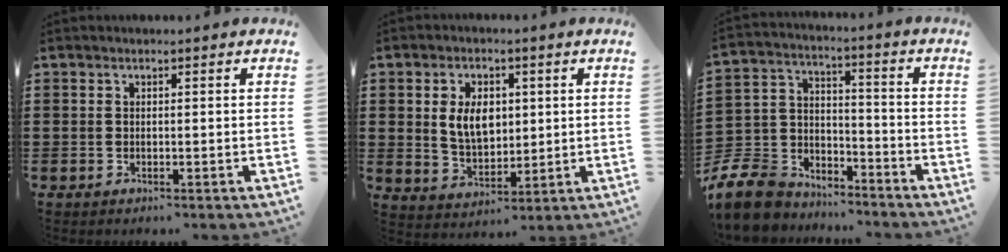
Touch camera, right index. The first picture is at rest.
{"total": 6.6, "force": [1.2, 4.2, 4.9], "torque": [-0.096, 0.004, 0.016]}
{"total": 9.2, "force": [-7.9, 4.3, 1.9], "torque": [-0.074, 0.013, -0.160]}